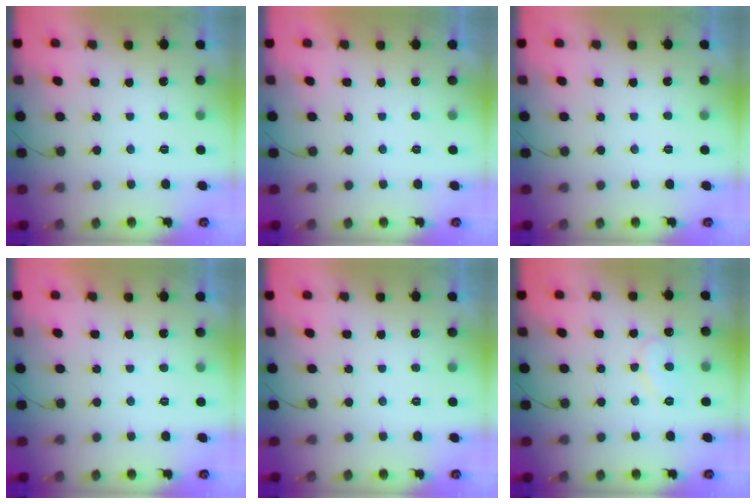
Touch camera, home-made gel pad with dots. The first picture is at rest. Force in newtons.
{"total": 1.7, "press": 1.7, "slide": 0.0}
{"total": 0.0}
{"total": 1.7, "press": 1.7, "slide": 0.0}
{"total": 0.0}
{"total": 8.8, "press": 8.8, "slide": 0.7}